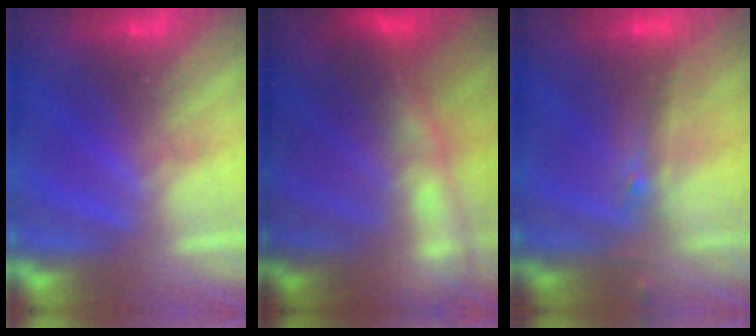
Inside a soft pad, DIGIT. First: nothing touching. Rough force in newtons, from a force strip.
{"total": 8.1}
{"total": 2.4}